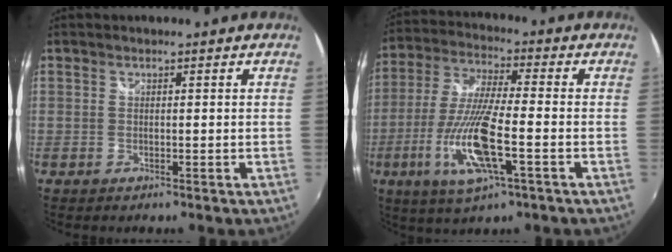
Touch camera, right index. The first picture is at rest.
{"total": 15.0, "force": [-5.0, 3.1, 13.8], "torque": [-0.296, -0.017, -0.096]}